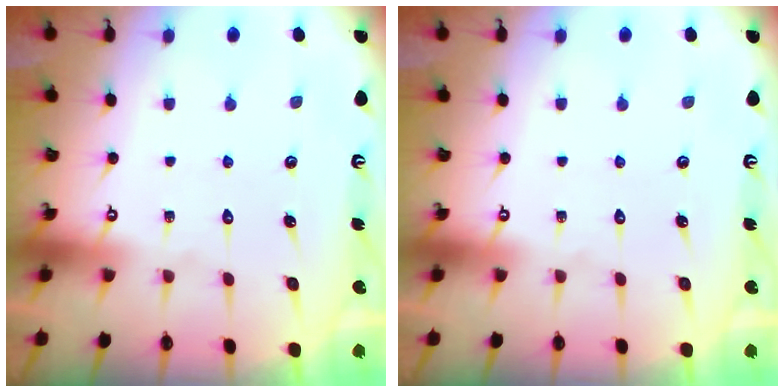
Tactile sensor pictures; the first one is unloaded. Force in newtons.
{"total": 0.0}